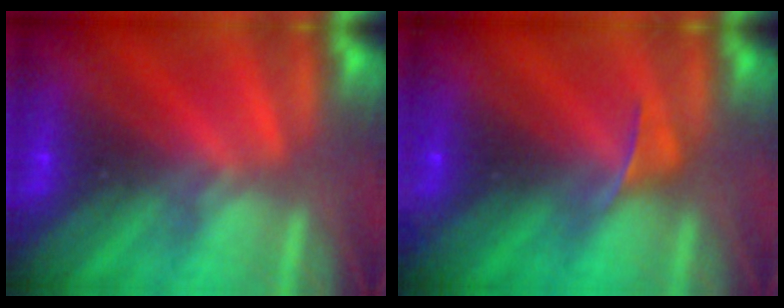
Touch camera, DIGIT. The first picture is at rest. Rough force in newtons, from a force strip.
{"total": 2.6}